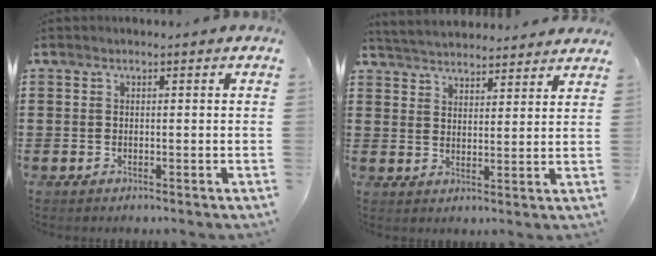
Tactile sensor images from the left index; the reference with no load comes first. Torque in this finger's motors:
{"motor_torque": [1.37, -0.77, 0.57, 0.05]}